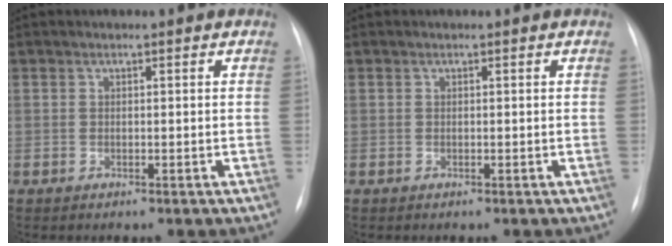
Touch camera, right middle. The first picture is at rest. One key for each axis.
{"total": 0.0}